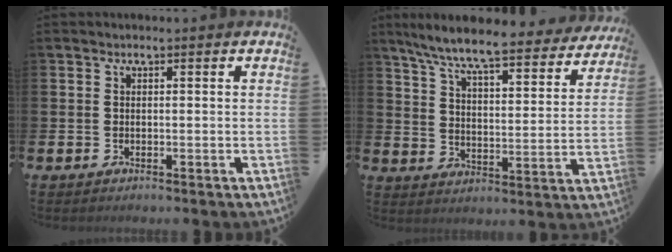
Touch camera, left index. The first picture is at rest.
{"total": 8.5, "force": [7.6, 0.7, 3.7], "torque": [-0.095, -0.054, 0.127]}